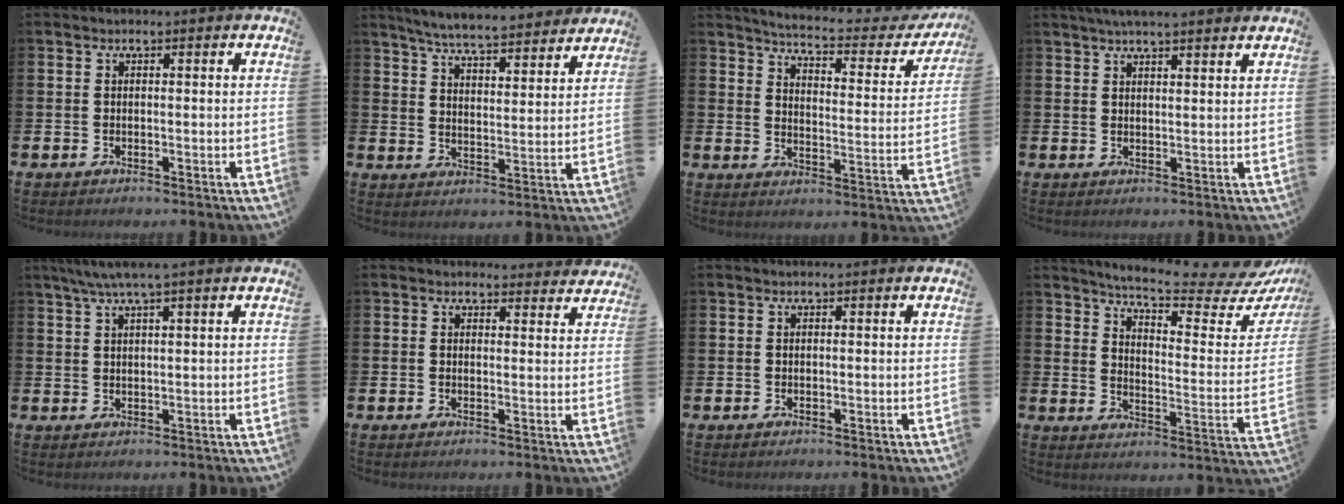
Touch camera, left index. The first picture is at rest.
{"total": 6.3, "force": [6.2, 0.4, 1.3], "torque": [-0.047, -0.043, 0.106]}
{"total": 5.1, "force": [4.8, 0.5, 1.6], "torque": [-0.053, -0.038, 0.076]}
{"total": 3.7, "force": [3.5, 0.0, 1.2], "torque": [-0.030, -0.007, 0.064]}
{"total": 3.4, "force": [2.5, -0.2, 2.4], "torque": [-0.058, 0.003, 0.046]}
{"total": 2.3, "force": [2.2, 0.7, -0.1], "torque": [0.003, -0.010, 0.039]}
{"total": 0.0}
{"total": 7.2, "force": [6.4, 0.3, 3.2], "torque": [-0.072, -0.060, 0.102]}